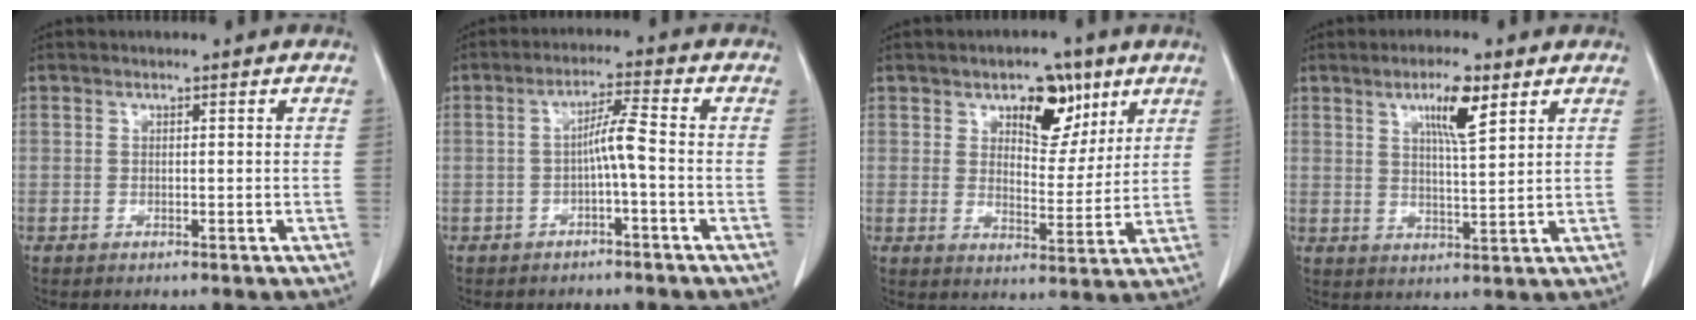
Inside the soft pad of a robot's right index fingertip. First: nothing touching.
{"total": 4.1, "force": [-1.0, -0.2, 4.0], "torque": [-0.069, 0.012, -0.016]}
{"total": 8.3, "force": [4.7, 4.5, 5.1], "torque": [-0.065, 0.004, 0.072]}
{"total": 6.6, "force": [3.5, 0.8, 5.5], "torque": [-0.096, -0.002, 0.059]}